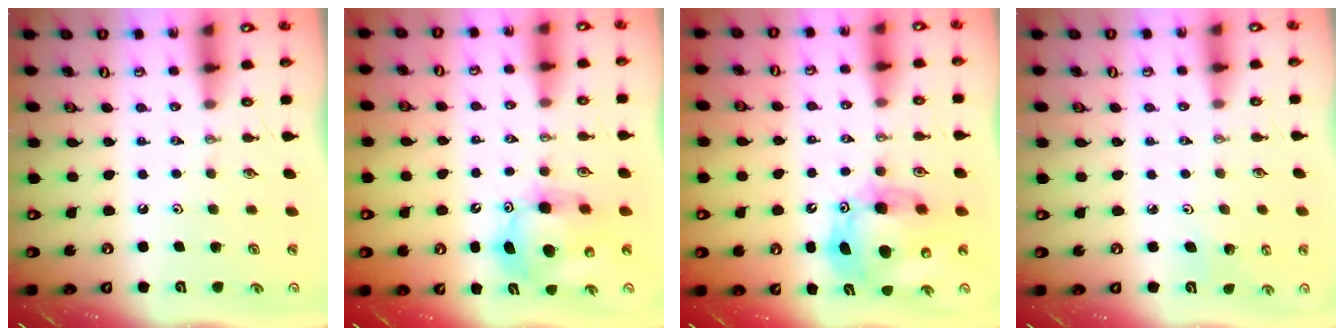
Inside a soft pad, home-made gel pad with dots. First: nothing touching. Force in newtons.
{"total": 11.0, "press": 10.7, "slide": 2.5}
{"total": 14.7, "press": 14.5, "slide": 2.4}
{"total": 3.7, "press": 3.7, "slide": 0.4}